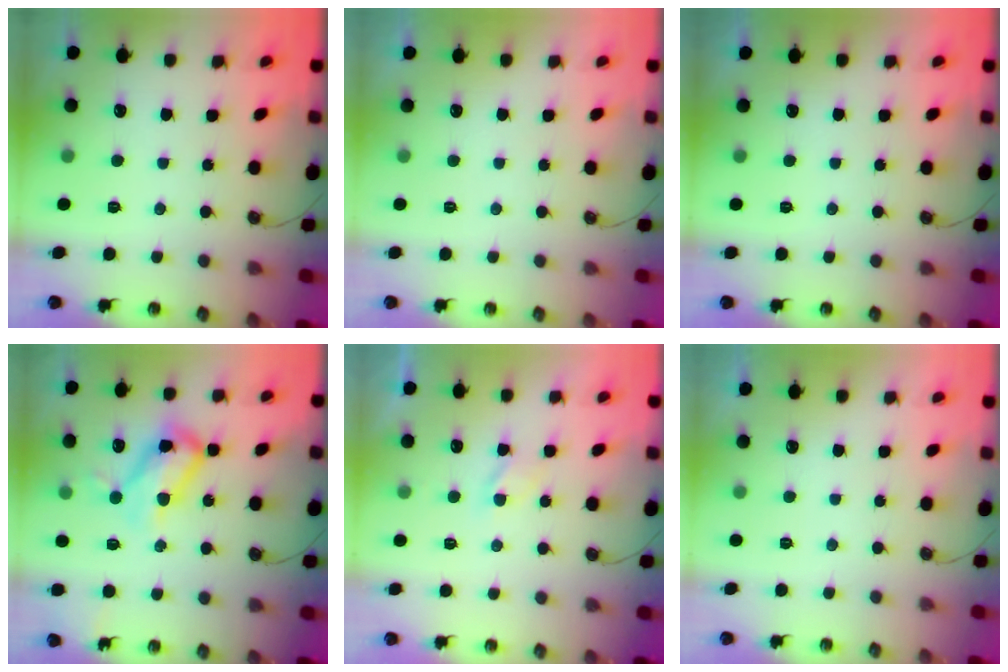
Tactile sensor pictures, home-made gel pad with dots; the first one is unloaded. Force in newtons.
{"total": 0.0}
{"total": 0.0}
{"total": 13.6, "press": 13.6, "slide": 0.9}
{"total": 2.9, "press": 2.8, "slide": 0.6}
{"total": 0.0}